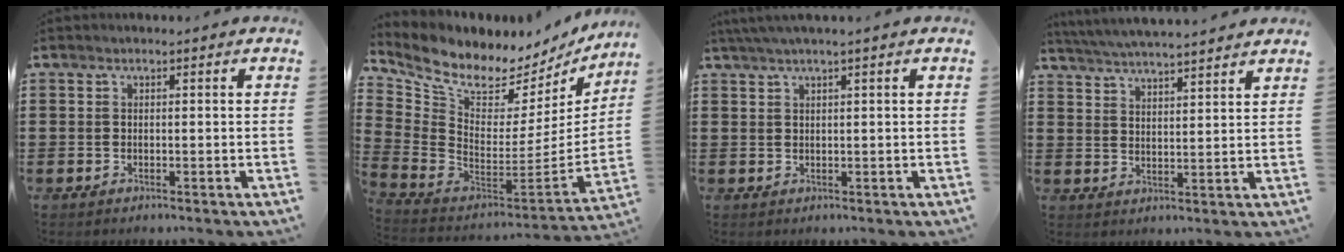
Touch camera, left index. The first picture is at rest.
{"total": 6.9, "force": [6.0, 2.5, 2.5], "torque": [-0.092, -0.056, 0.104]}
{"total": 1.7, "force": [0.8, -0.3, 1.5], "torque": [-0.026, -0.003, 0.015]}
{"total": 4.5, "force": [4.4, -0.5, 0.9], "torque": [-0.033, -0.026, 0.076]}